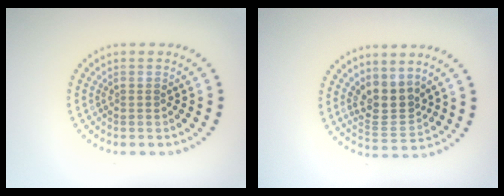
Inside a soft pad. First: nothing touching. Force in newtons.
{"total": 3.3, "press": 2.8, "slide": 1.7}